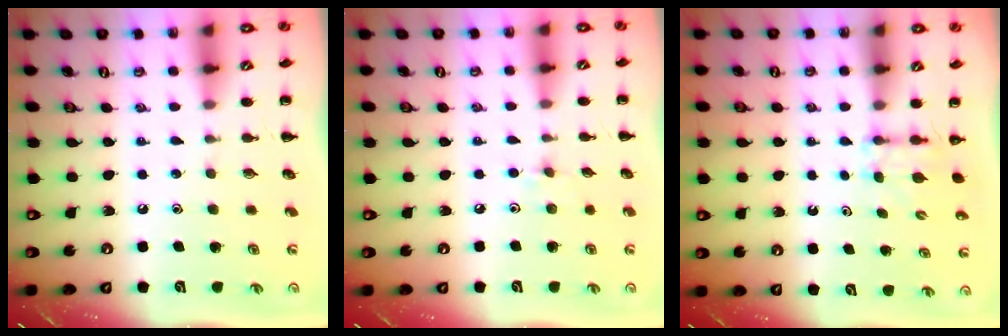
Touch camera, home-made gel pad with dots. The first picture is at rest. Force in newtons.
{"total": 4.0, "press": 3.7, "slide": 1.4}
{"total": 2.7, "press": 2.5, "slide": 1.1}